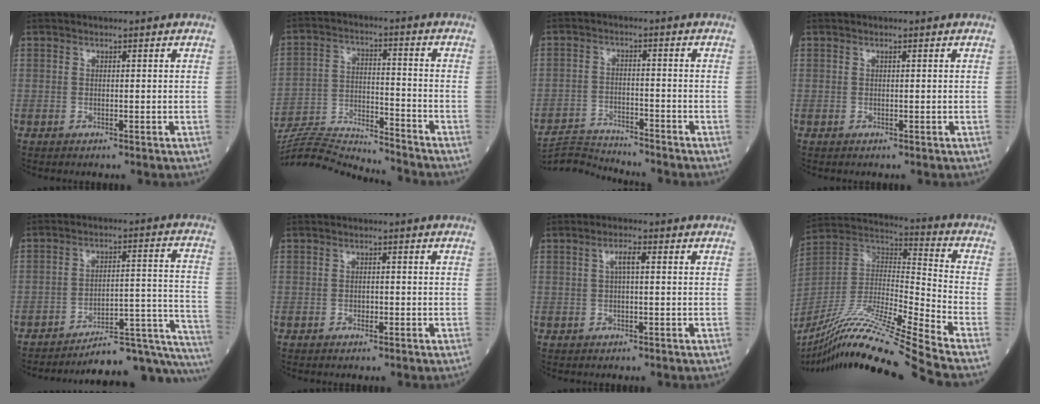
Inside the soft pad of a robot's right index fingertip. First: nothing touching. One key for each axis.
{"total": 15.8, "fx": -15.5, "fy": -0.6, "fz": 2.9, "tx": -0.053, "ty": 0.011, "tz": -0.254}
{"total": 6.2, "fx": -6.1, "fy": -0.7, "fz": -1.2, "tx": 0.013, "ty": -0.005, "tz": -0.108}
{"total": 0.0}
{"total": 19.0, "fx": -18.1, "fy": 1.6, "fz": 5.4, "tx": 0.001, "ty": 0.053, "tz": -0.238}
{"total": 0.9, "fx": -0.4, "fy": 0.5, "fz": 0.6, "tx": -0.011, "ty": 0.002, "tz": -0.003}
{"total": 2.2, "fx": 0.5, "fy": 0.2, "fz": 2.2, "tx": -0.042, "ty": 0.006, "tz": 0.011}
{"total": 24.7, "fx": -20.4, "fy": -2.8, "fz": 13.6, "tx": -0.259, "ty": -0.034, "tz": -0.366}